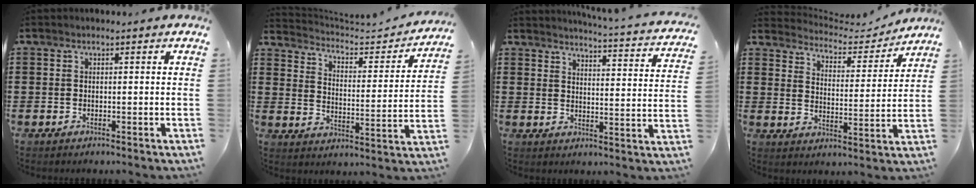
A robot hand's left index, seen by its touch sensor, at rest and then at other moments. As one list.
[{"total": 3.6, "force": [3.4, 0.8, 0.8], "torque": [-0.030, -0.034, 0.049]}, {"total": 3.6, "force": [3.5, -0.6, 0.8], "torque": [-0.027, -0.035, 0.052]}, {"total": 4.4, "force": [4.3, 0.8, 0.3], "torque": [-0.035, -0.032, 0.070]}]